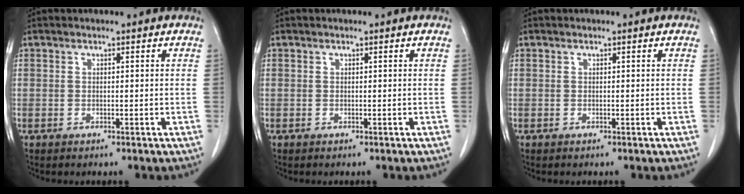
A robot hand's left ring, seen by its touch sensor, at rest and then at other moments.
{"total": 0.0}
{"total": 0.0}